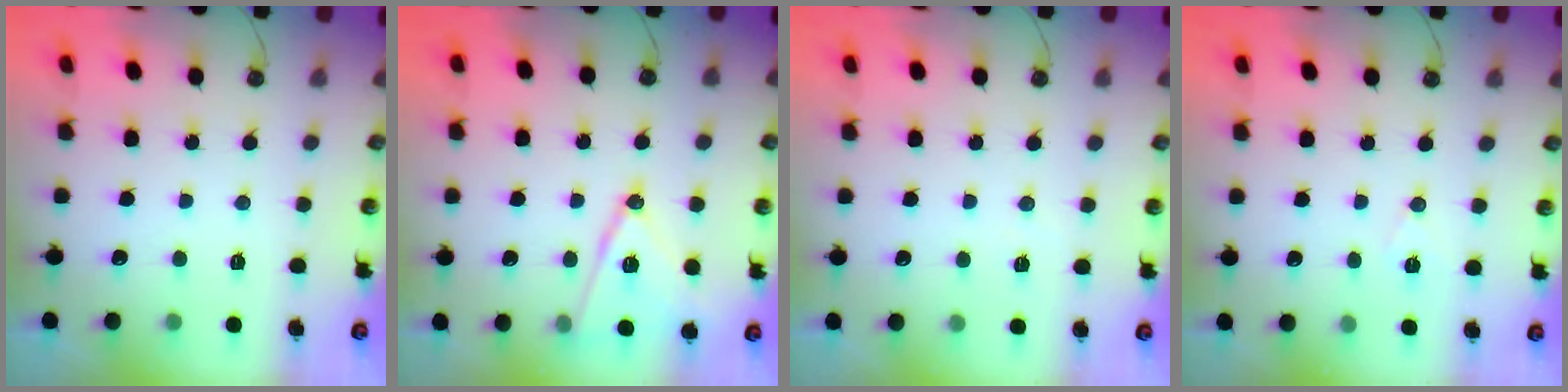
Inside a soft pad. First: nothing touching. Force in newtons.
{"total": 13.3, "press": 12.9, "slide": 3.5}
{"total": 4.9, "press": 3.8, "slide": 3.1}
{"total": 6.3, "press": 4.4, "slide": 4.5}